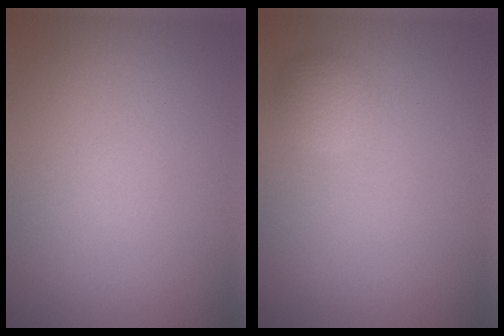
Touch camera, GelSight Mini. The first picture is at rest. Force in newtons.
{"total": 1.3, "press": 1.3, "slide": 0.0}